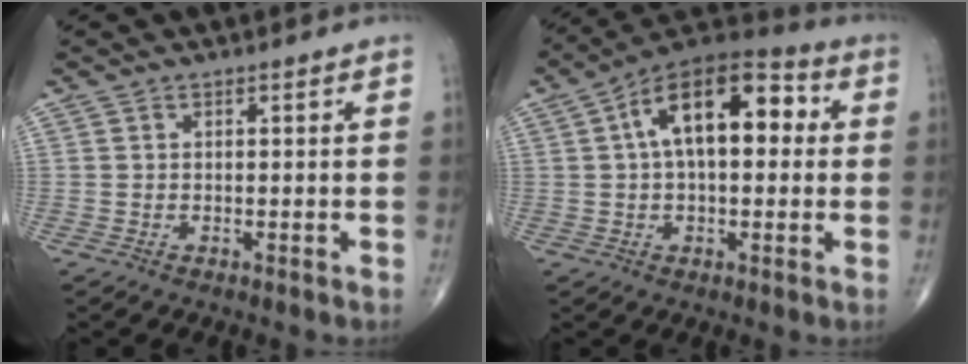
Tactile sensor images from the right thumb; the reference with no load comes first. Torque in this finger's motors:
{"motor_torque": [1.41, 3.59, 1.66, 0.45, 0.10]}